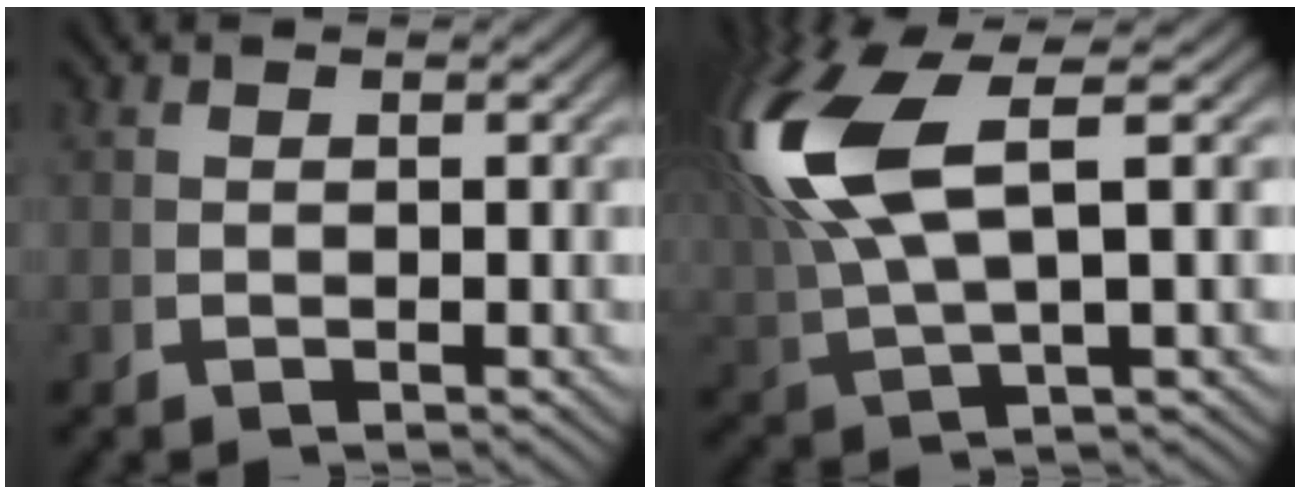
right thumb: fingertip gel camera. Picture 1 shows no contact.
{"total": 10.3, "force": [2.0, 5.7, 8.3], "torque": [-0.189, -0.008, 0.043]}